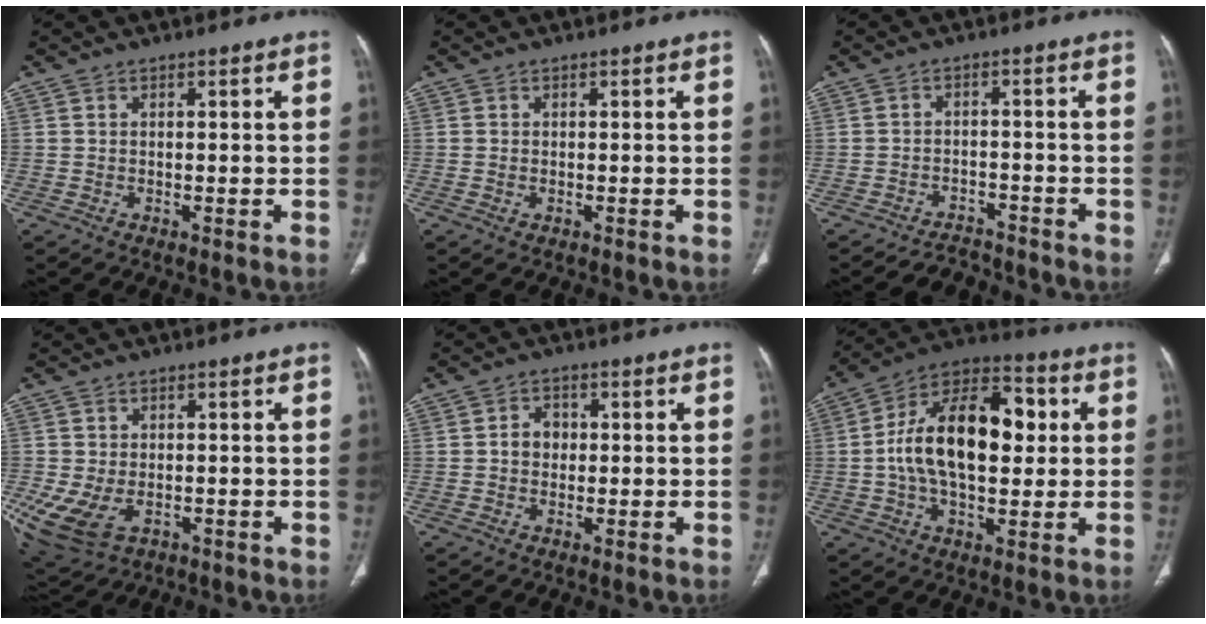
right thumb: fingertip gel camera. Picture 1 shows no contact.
{"total": 0.5, "force": [-0.1, 0.4, 0.4], "torque": [-0.014, 0.000, -0.001]}
{"total": 4.7, "force": [-4.4, 1.7, -0.2], "torque": [-0.002, 0.033, -0.069]}
{"total": 10.3, "force": [-3.0, 6.9, 7.1], "torque": [-0.162, -0.005, -0.038]}
{"total": 3.4, "force": [0.1, 2.9, 1.8], "torque": [-0.015, 0.010, -0.004]}
{"total": 20.7, "force": [2.0, 11.8, 17.0], "torque": [-0.266, 0.028, 0.026]}